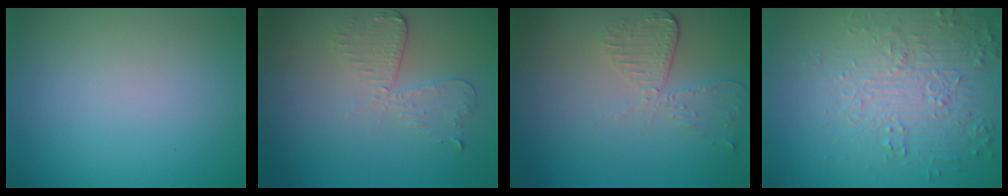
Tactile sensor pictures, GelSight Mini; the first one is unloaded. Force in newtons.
{"total": 2.9, "press": 2.6, "slide": 1.4}
{"total": 2.9, "press": 2.6, "slide": 1.4}
{"total": 4.4, "press": 4.4, "slide": 0.6}